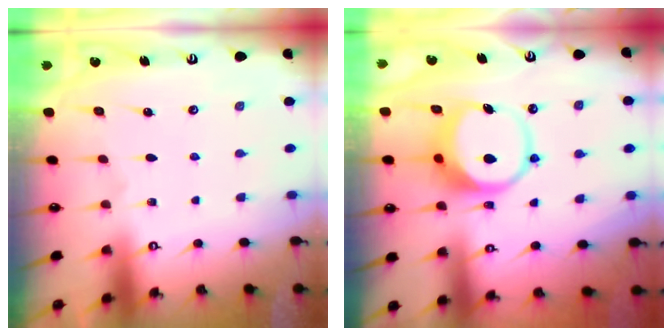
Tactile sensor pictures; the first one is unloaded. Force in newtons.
{"total": 9.4, "press": 9.3, "slide": 1.1}